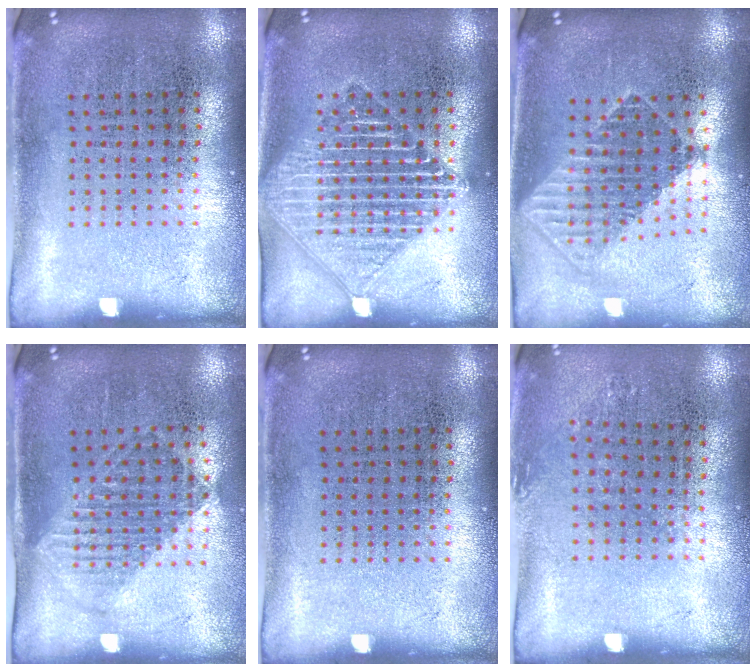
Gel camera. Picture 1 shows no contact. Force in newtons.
{"total": 3.3, "press": 3.3, "slide": 0.5}
{"total": 1.7, "press": 1.4, "slide": 1.0}
{"total": 1.2, "press": 1.1, "slide": 0.6}
{"total": 0.0}
{"total": 0.8, "press": 0.7, "slide": 0.5}